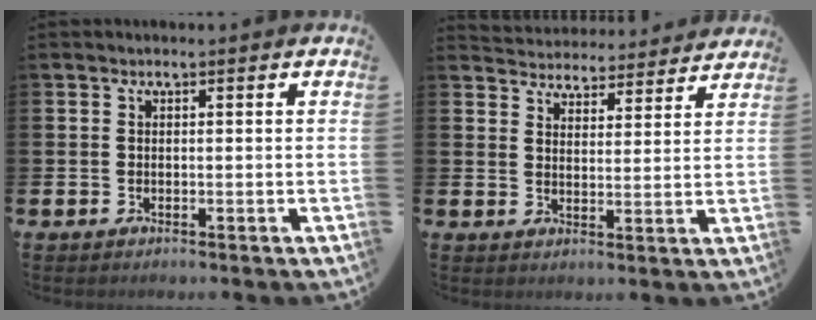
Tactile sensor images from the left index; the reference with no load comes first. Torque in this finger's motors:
{"motor_torque": [1.04, -1.09, 0.29, 0.00]}